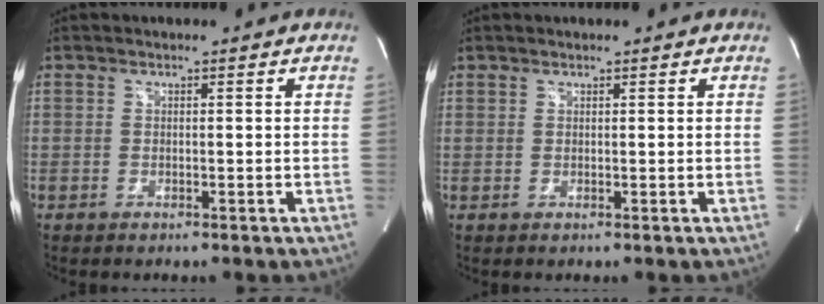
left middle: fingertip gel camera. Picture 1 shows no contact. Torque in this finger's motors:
{"motor_torque": [1.09, -1.05, 0.04, -0.21]}